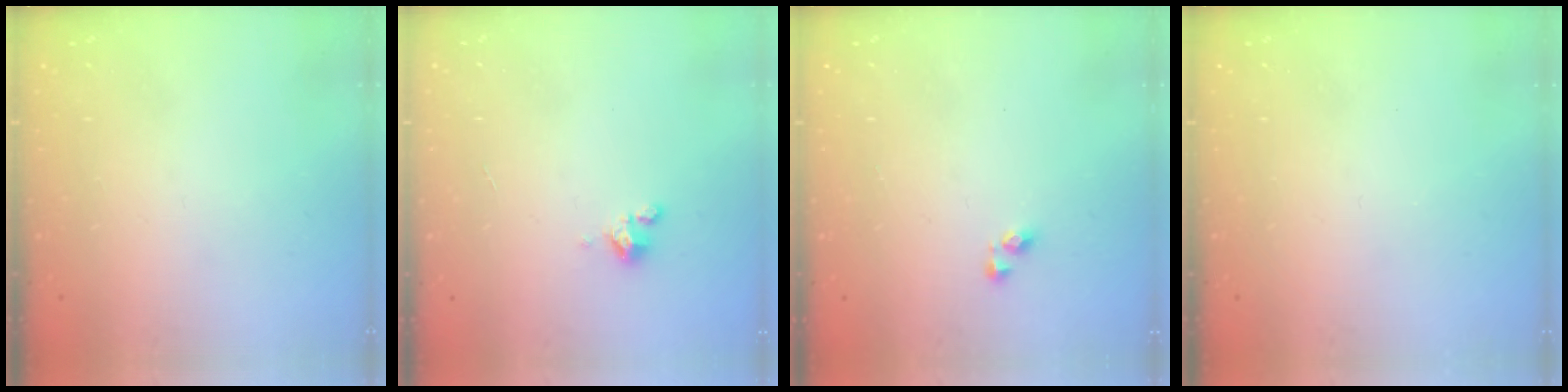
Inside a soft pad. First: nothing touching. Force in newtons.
{"total": 1.8, "press": 1.7, "slide": 0.4}
{"total": 3.7, "press": 3.7, "slide": 0.5}
{"total": 0.0}